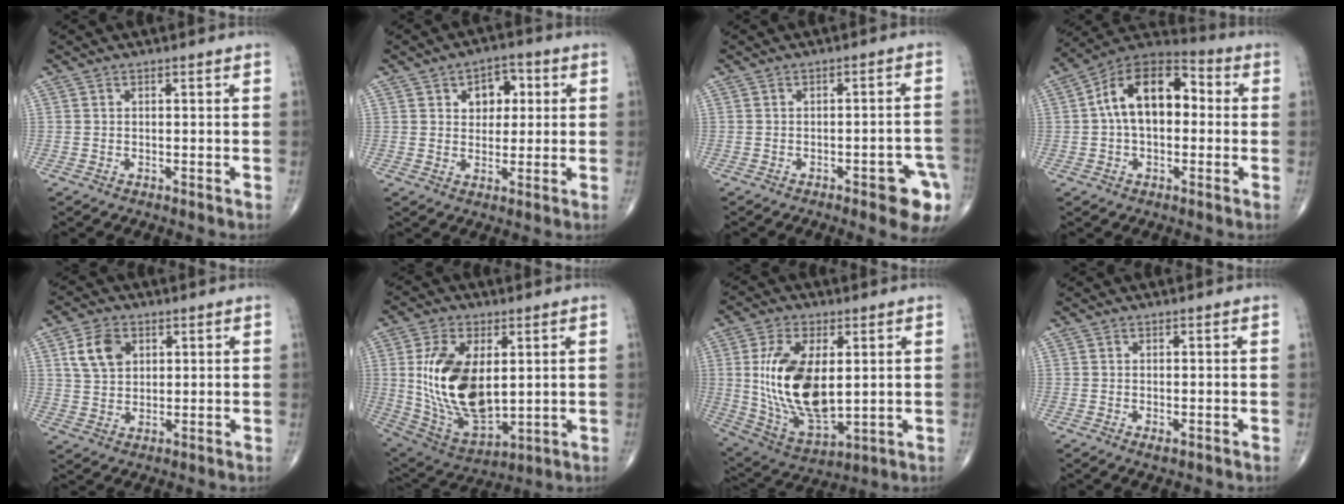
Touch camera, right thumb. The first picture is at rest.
{"total": 6.7, "force": [1.9, 4.8, 4.3], "torque": [-0.025, 0.000, 0.023]}
{"total": 8.7, "force": [-4.4, 2.6, 7.0], "torque": [-0.064, 0.023, -0.050]}
{"total": 15.0, "force": [1.1, 9.0, 12.0], "torque": [-0.180, 0.040, 0.004]}
{"total": 7.3, "force": [2.7, 5.1, 4.3], "torque": [-0.065, -0.008, 0.052]}
{"total": 19.2, "force": [2.4, 10.6, 15.9], "torque": [-0.290, -0.020, 0.062]}
{"total": 18.6, "force": [2.1, 9.6, 15.8], "torque": [-0.294, -0.020, 0.054]}
{"total": 1.0, "force": [-0.3, 0.4, 0.8], "torque": [-0.015, -0.004, -0.005]}